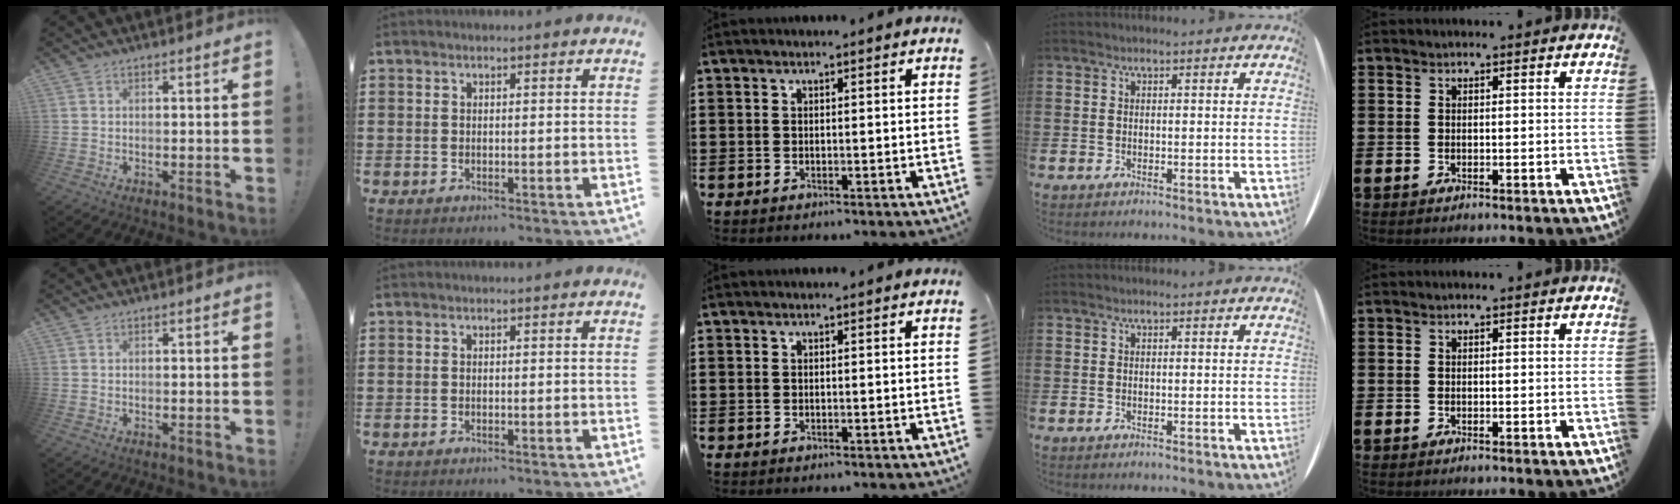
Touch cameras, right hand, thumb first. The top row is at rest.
{}